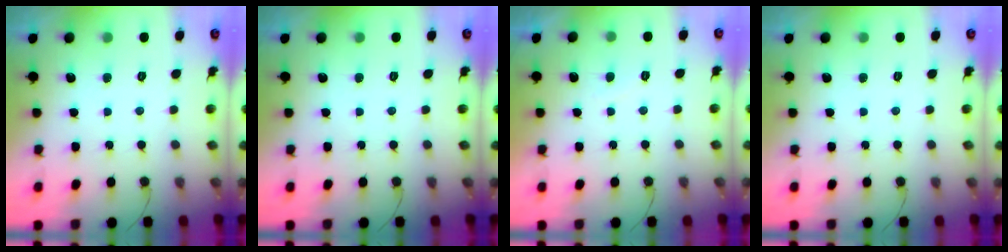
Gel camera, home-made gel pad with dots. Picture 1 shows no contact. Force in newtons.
{"total": 0.0}
{"total": 1.1, "press": 0.8, "slide": 0.7}
{"total": 0.0}